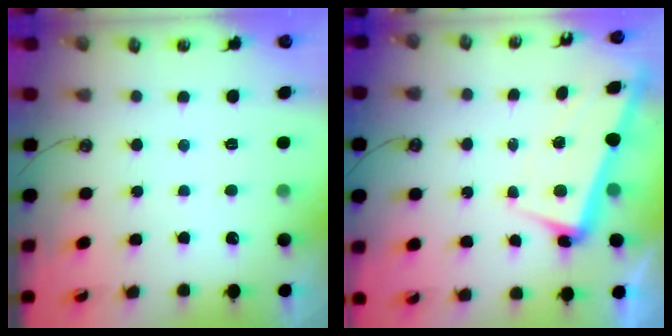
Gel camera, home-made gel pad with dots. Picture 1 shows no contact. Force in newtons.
{"total": 2.9, "press": 2.8, "slide": 1.0}